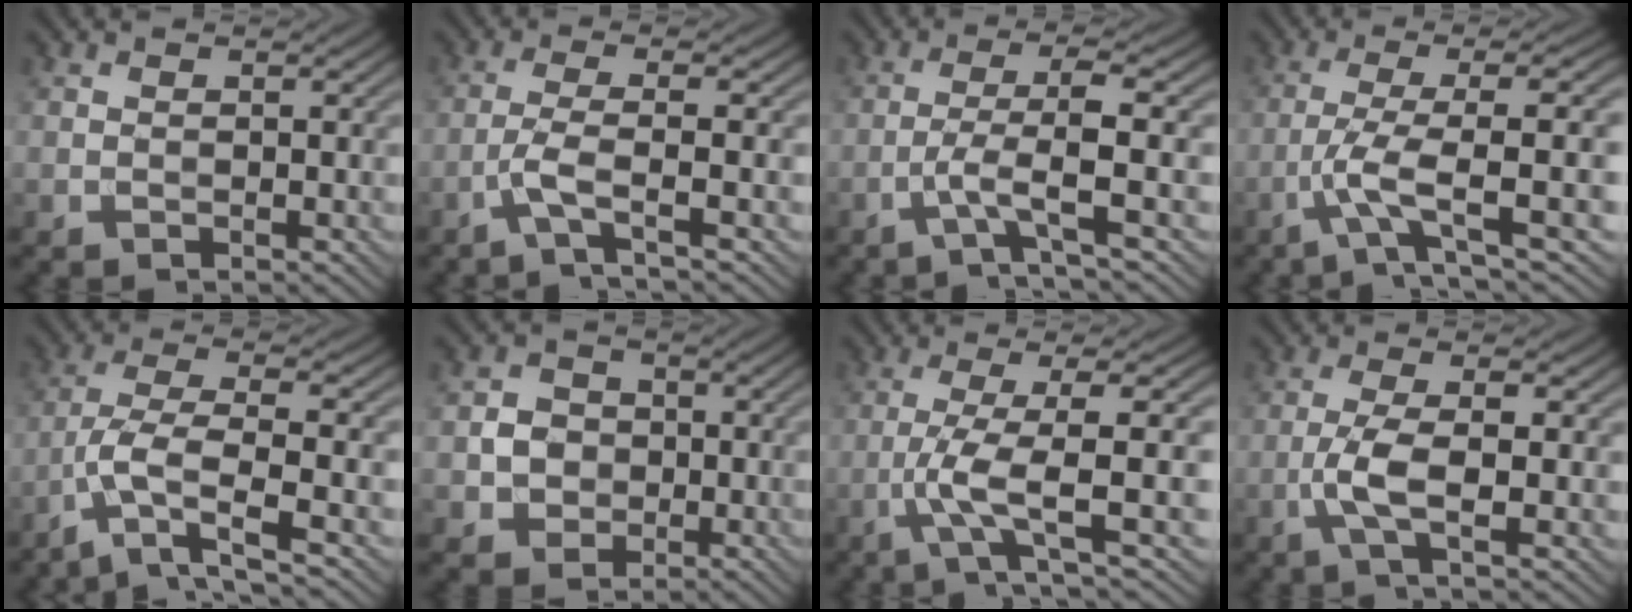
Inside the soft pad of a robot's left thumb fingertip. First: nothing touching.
{"total": 3.6, "force": [-1.7, 0.3, 3.1], "torque": [-0.060, 0.009, -0.056]}
{"total": 4.4, "force": [-1.6, 0.3, 4.1], "torque": [-0.072, 0.014, -0.052]}
{"total": 9.1, "force": [-2.1, 1.7, 8.7], "torque": [-0.141, 0.020, -0.047]}
{"total": 7.3, "force": [-3.8, 1.6, 6.0], "torque": [-0.122, 0.001, -0.085]}
{"total": 4.1, "force": [-0.6, 3.8, 1.5], "torque": [-0.028, -0.004, -0.026]}
{"total": 8.0, "force": [-1.6, 1.1, 7.8], "torque": [-0.134, 0.013, -0.040]}
{"total": 4.9, "force": [-1.0, 1.0, 4.7], "torque": [-0.102, 0.004, -0.027]}